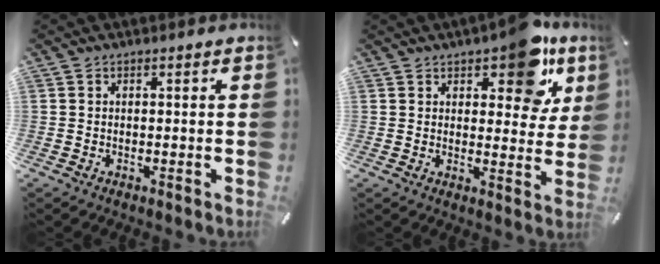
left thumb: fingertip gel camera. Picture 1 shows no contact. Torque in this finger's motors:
{"motor_torque": [2.25, 2.18, 1.28, -1.24, 0.33]}